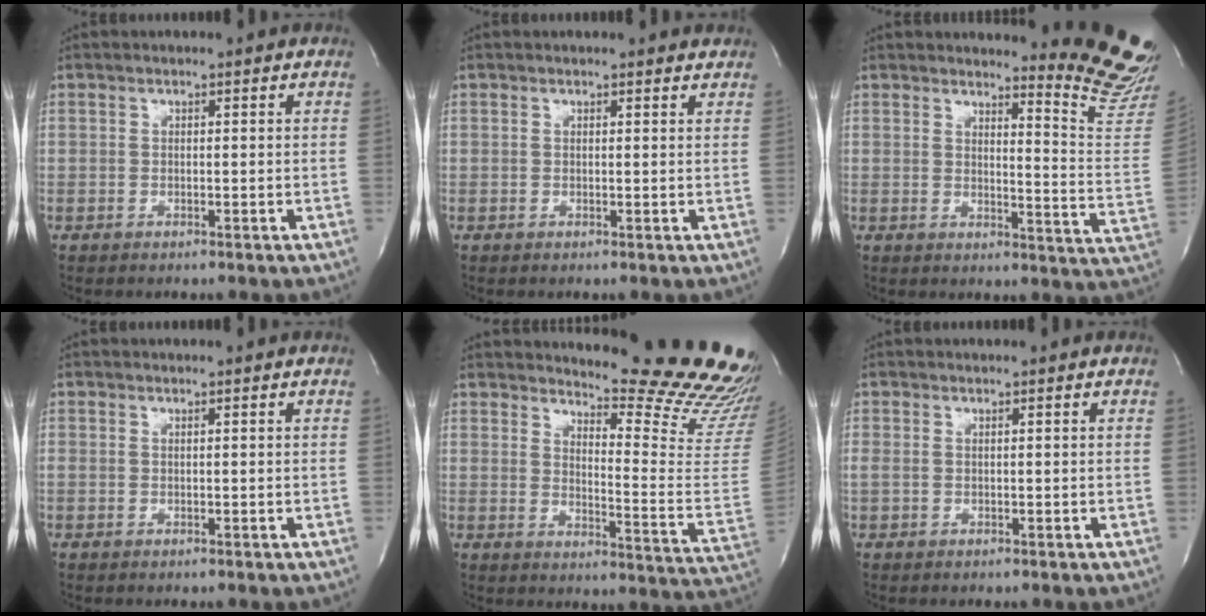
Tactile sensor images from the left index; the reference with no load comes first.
{"total": 3.2, "force": [3.0, 0.7, 0.8], "torque": [-0.015, 0.002, 0.022]}
{"total": 11.9, "force": [11.6, -1.6, 2.4], "torque": [-0.023, -0.144, 0.117]}
{"total": 0.0}
{"total": 20.4, "force": [19.2, 0.7, 6.8], "torque": [-0.091, -0.157, 0.219]}
{"total": 0.7, "force": [0.2, 0.1, 0.6], "torque": [-0.029, 0.015, 0.008]}